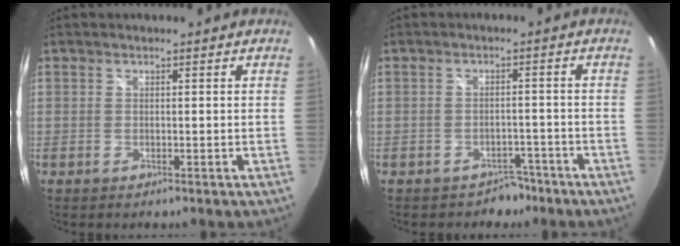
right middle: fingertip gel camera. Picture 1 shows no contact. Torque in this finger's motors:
{"motor_torque": [-0.53, -0.12, -0.07, -0.03]}